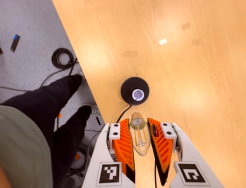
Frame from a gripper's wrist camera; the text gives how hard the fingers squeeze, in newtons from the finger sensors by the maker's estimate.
{"total": 19.7, "left": 21.1, "right": 18.3}